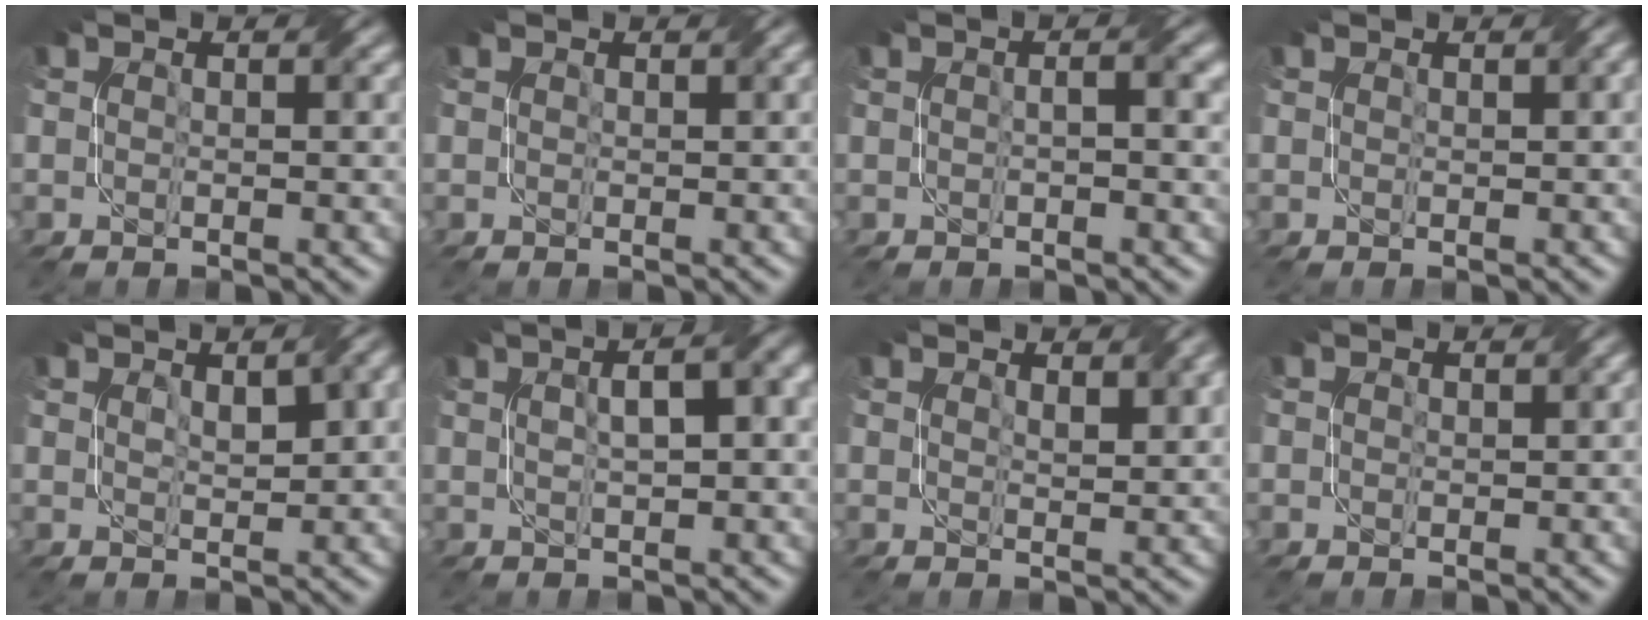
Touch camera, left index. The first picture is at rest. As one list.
[{"total": 0.5, "force": [-0.5, -0.1, -0.2], "torque": [0.007, 0.003, -0.008]}, {"total": 2.6, "force": [0.3, 0.8, 2.4], "torque": [-0.026, -0.001, -0.007]}, {"total": 0.7, "force": [0.5, 0.0, 0.5], "torque": [-0.006, 0.003, 0.008]}, {"total": 3.5, "force": [1.5, 1.2, 3.0], "torque": [-0.047, 0.001, 0.029]}, {"total": 7.0, "force": [2.0, 2.5, 6.3], "torque": [-0.063, 0.025, 0.010]}, {"total": 2.5, "force": [1.6, 0.6, 1.8], "torque": [-0.026, -0.003, 0.030]}, {"total": 0.8, "force": [-0.7, 0.4, -0.1], "torque": [0.004, -0.002, -0.014]}]